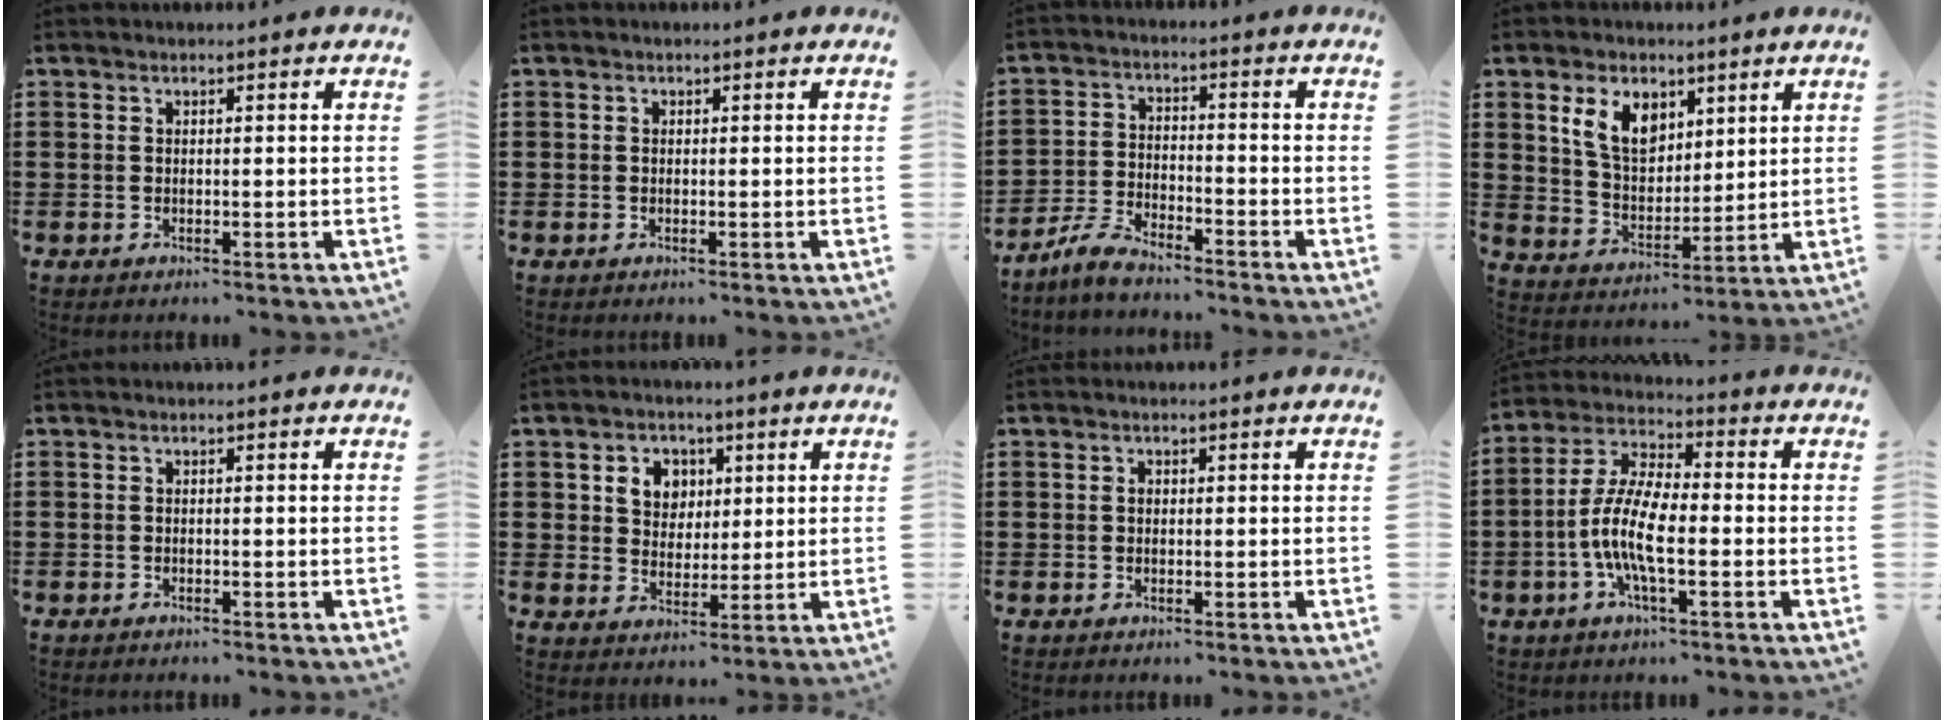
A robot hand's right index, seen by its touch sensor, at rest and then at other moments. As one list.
[{"total": 0.0}, {"total": 5.2, "force": [-4.8, 0.7, 1.9], "torque": [-0.053, -0.001, -0.097]}, {"total": 7.7, "force": [3.6, 5.0, 4.6], "torque": [-0.113, 0.016, 0.068]}, {"total": 0.6, "force": [-0.6, 0.0, 0.0], "torque": [-0.001, -0.002, -0.011]}, {"total": 5.8, "force": [2.2, 5.1, 1.8], "torque": [-0.045, 0.011, 0.034]}, {"total": 0.8, "force": [0.1, 0.6, 0.6], "torque": [-0.014, 0.002, 0.001]}, {"total": 9.4, "force": [-2.5, 2.9, 8.5], "torque": [-0.199, -0.014, -0.055]}]